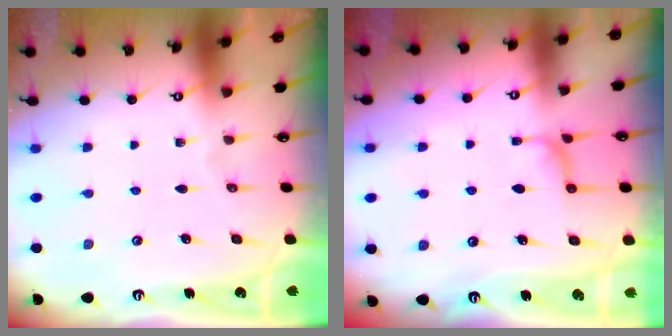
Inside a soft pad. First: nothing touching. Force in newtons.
{"total": 1.7, "press": 1.7, "slide": 0.4}